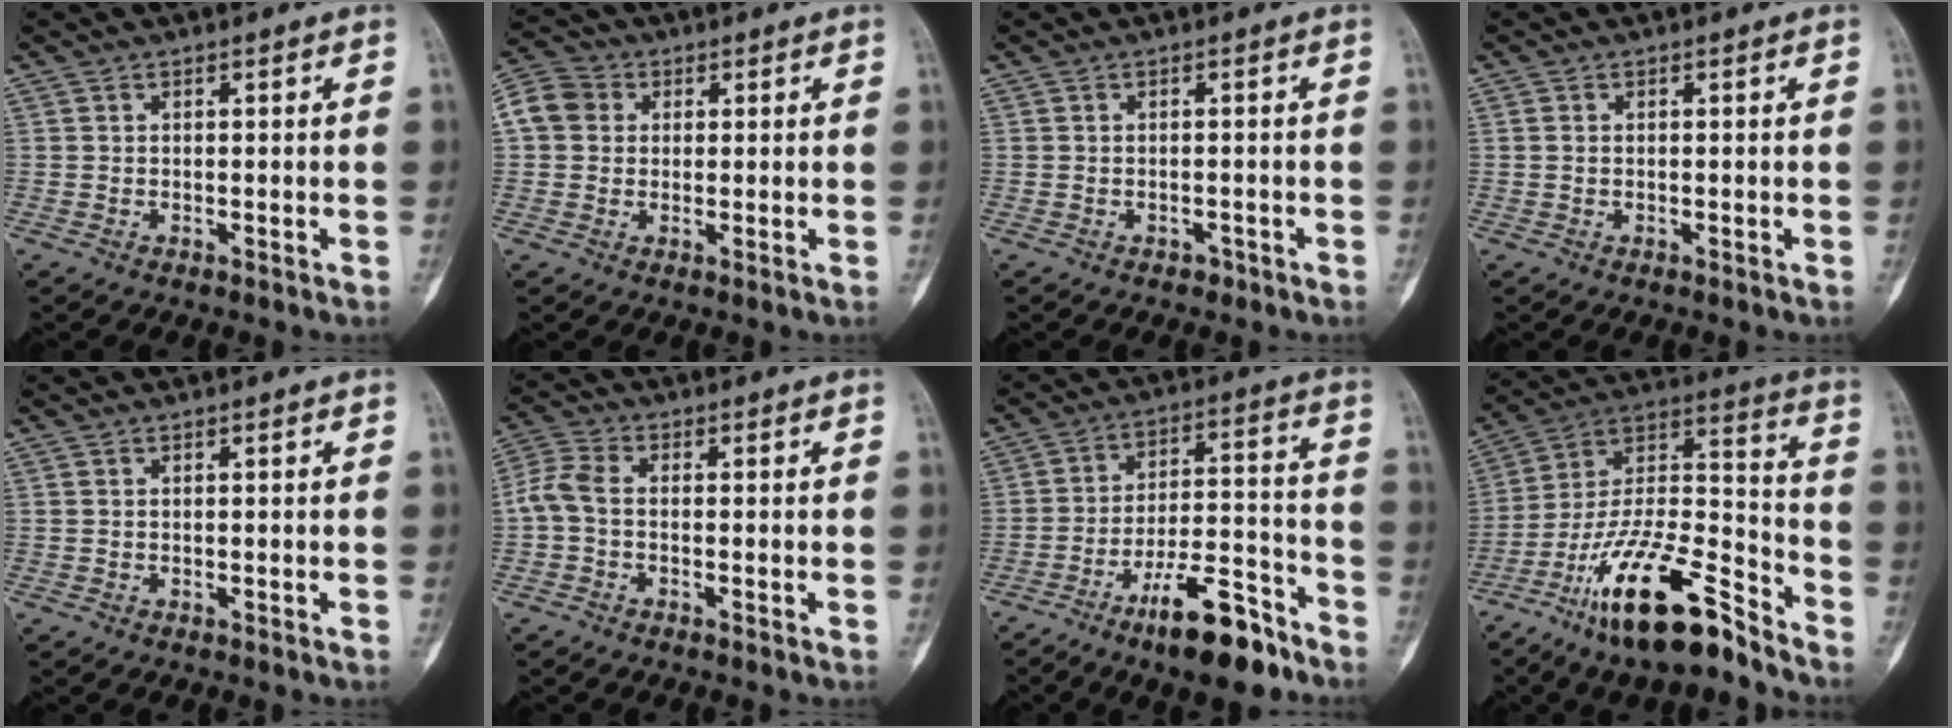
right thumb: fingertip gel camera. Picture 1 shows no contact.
{"total": 7.5, "force": [1.4, 6.5, 3.5], "torque": [-0.056, 0.016, 0.017]}
{"total": 1.2, "force": [-0.9, 0.7, 0.3], "torque": [-0.001, 0.005, -0.013]}
{"total": 0.6, "force": [0.1, 0.6, -0.2], "torque": [0.002, 0.000, 0.000]}
{"total": 0.0}
{"total": 4.6, "force": [-0.7, 3.1, 3.3], "torque": [-0.081, 0.012, -0.028]}
{"total": 14.6, "force": [-9.9, 4.6, 9.7], "torque": [-0.141, 0.079, -0.165]}
{"total": 21.3, "force": [-14.7, 6.3, 14.1], "torque": [-0.258, 0.085, -0.264]}